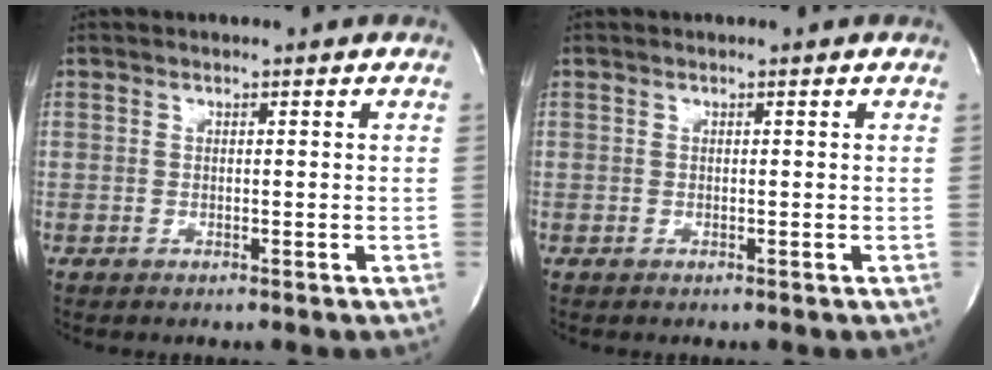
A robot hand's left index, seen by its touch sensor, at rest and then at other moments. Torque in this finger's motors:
{"motor_torque": [-0.04, 0.02, 0.00, 0.00]}